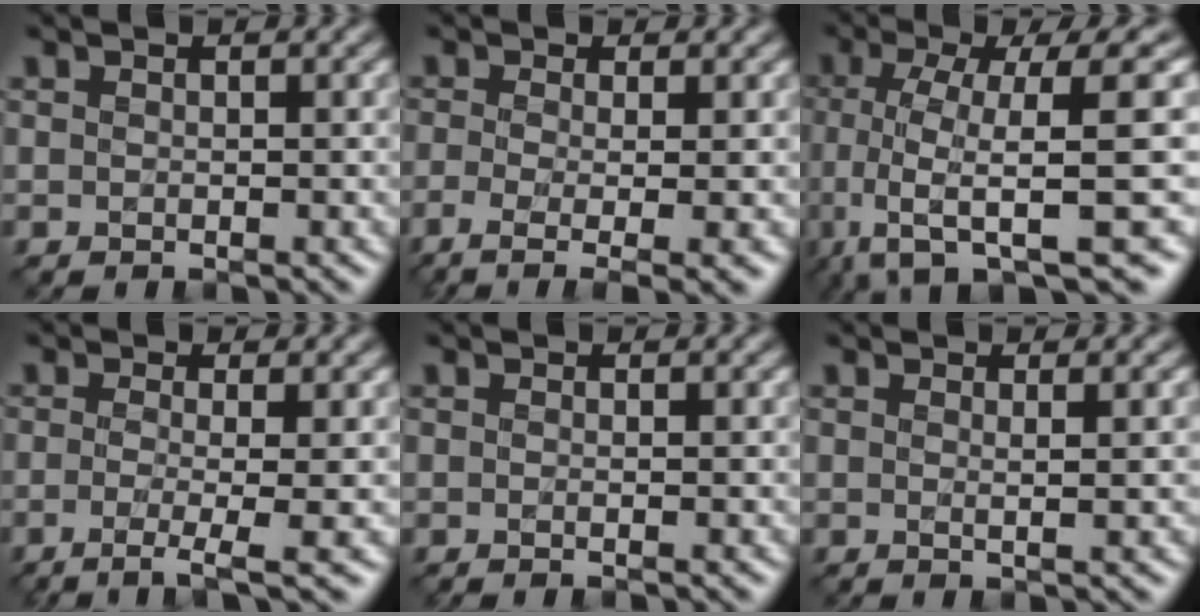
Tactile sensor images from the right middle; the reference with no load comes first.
{"total": 5.6, "force": [-1.7, 1.9, 5.0], "torque": [-0.075, -0.017, -0.030]}
{"total": 11.3, "force": [-2.0, 3.0, 10.7], "torque": [-0.161, -0.001, -0.038]}
{"total": 4.6, "force": [-1.2, 1.2, 4.3], "torque": [-0.068, -0.012, -0.026]}
{"total": 0.8, "force": [-0.1, 0.3, 0.7], "torque": [-0.009, -0.008, -0.008]}
{"total": 1.7, "force": [0.3, 0.5, 1.6], "torque": [-0.022, 0.002, 0.000]}